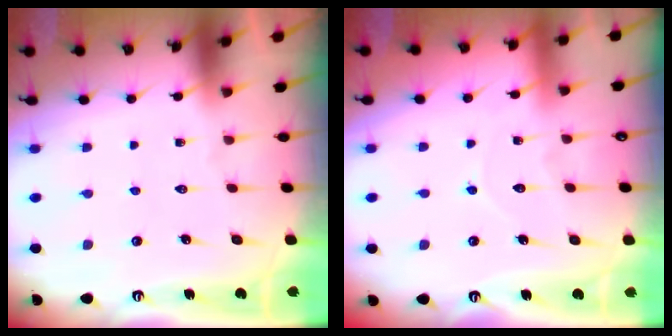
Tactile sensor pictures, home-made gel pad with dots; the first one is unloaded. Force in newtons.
{"total": 4.6, "press": 4.6, "slide": 0.1}